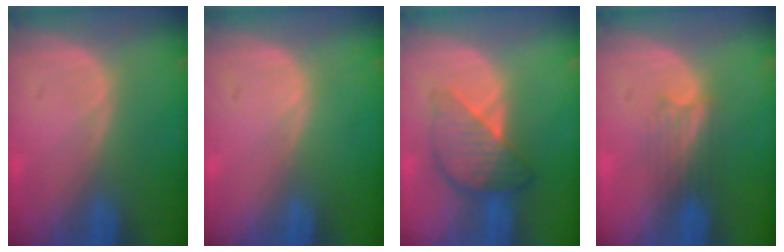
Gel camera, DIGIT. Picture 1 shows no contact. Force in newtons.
{"total": 0.0}
{"total": 6.4, "press": 6.4, "slide": 0.3}
{"total": 3.3, "press": 2.9, "slide": 1.5}